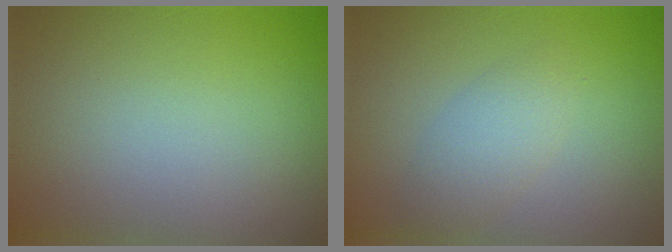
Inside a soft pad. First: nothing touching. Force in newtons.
{"total": 2.4, "press": 2.4, "slide": 0.1}